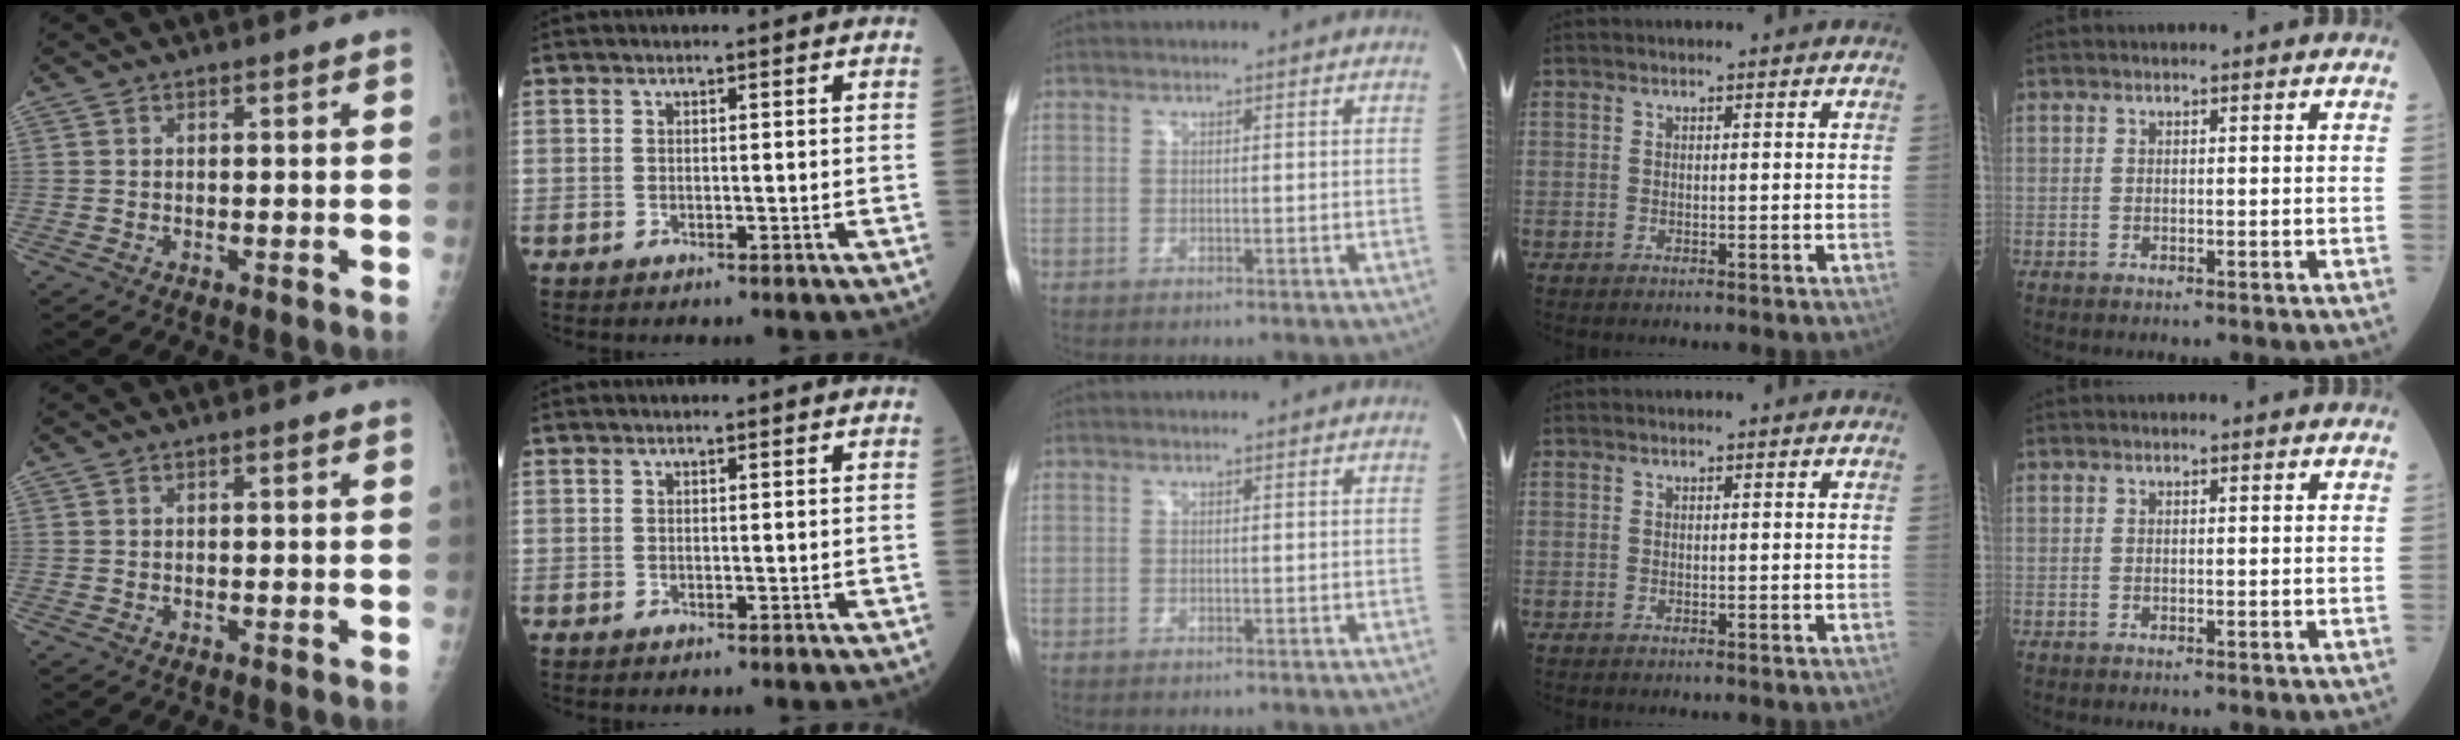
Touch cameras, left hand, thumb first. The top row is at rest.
{}